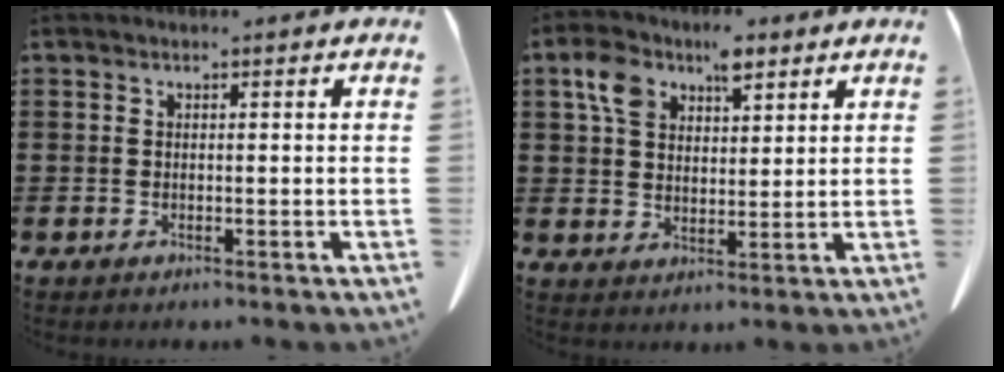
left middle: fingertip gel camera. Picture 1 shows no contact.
{"total": 7.0, "force": [4.2, 4.1, 3.9], "torque": [-0.086, 0.012, 0.076]}